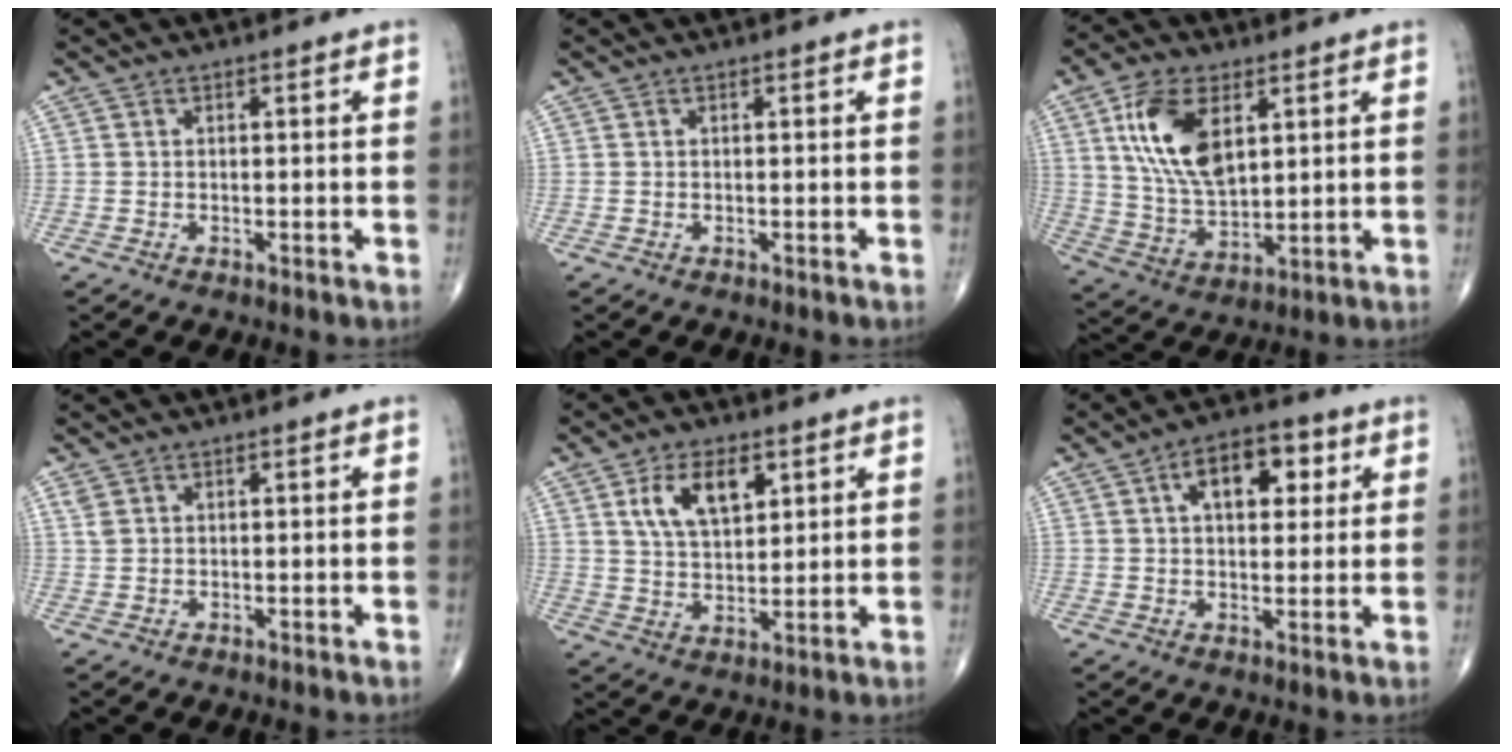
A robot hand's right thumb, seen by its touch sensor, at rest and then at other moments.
{"total": 0.0}
{"total": 14.4, "force": [5.0, 7.6, 11.2], "torque": [-0.206, -0.017, 0.103]}
{"total": 1.4, "force": [0.8, 0.8, 0.8], "torque": [-0.019, 0.007, 0.023]}
{"total": 9.8, "force": [4.2, 5.2, 7.1], "torque": [-0.108, -0.016, 0.080]}
{"total": 10.3, "force": [3.4, 5.8, 7.8], "torque": [-0.085, 0.008, 0.047]}